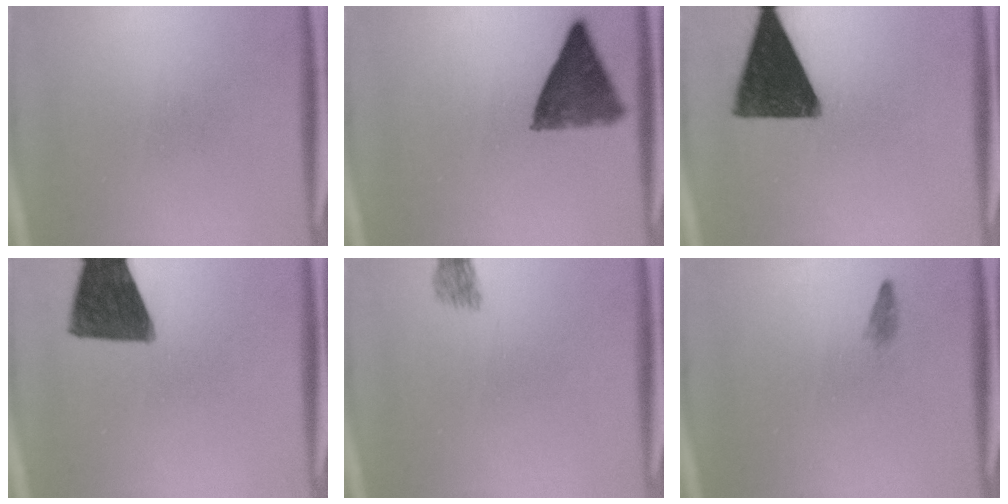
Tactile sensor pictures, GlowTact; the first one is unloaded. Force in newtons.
{"total": 9.7}
{"total": 15.0}
{"total": 14.2}
{"total": 2.1}
{"total": 0.8}